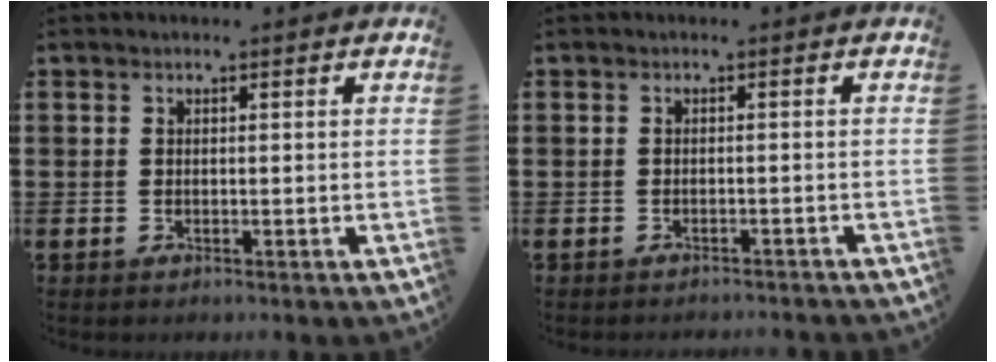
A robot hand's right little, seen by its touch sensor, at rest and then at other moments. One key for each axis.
{"total": 0.9, "fx": -0.9, "fy": -0.1, "fz": 0.0, "tx": -0.001, "ty": 0.001, "tz": -0.019}